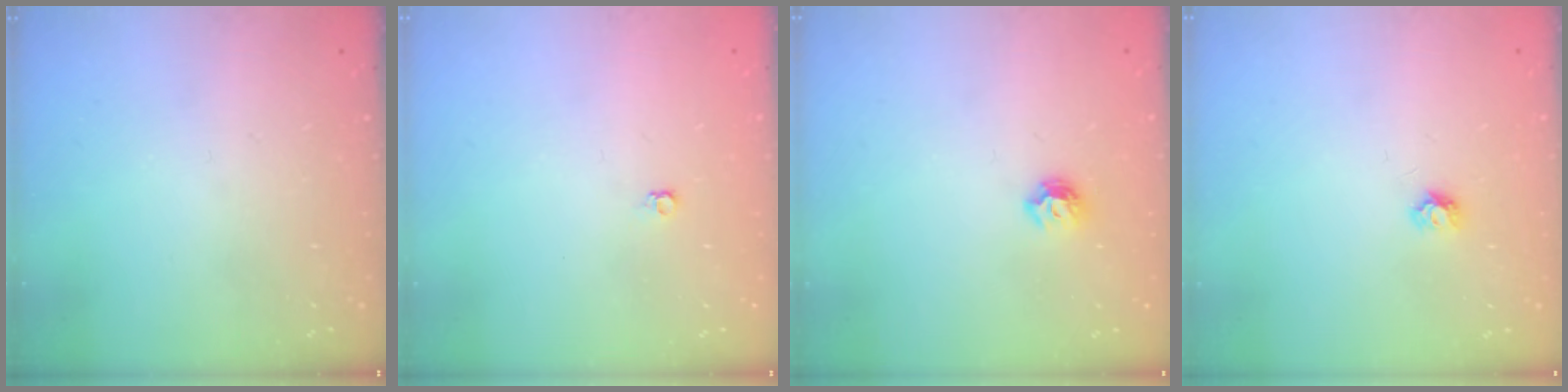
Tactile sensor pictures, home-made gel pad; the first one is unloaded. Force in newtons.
{"total": 3.6, "press": 3.5, "slide": 0.6}
{"total": 6.4, "press": 6.4, "slide": 0.7}
{"total": 4.2, "press": 4.2, "slide": 0.4}